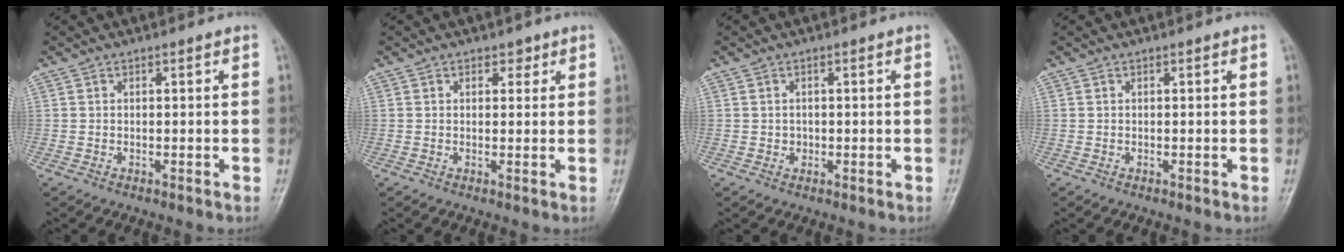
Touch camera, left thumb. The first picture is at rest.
{"total": 2.0, "force": [1.0, 1.5, 0.9], "torque": [0.005, -0.001, 0.009]}
{"total": 1.3, "force": [-0.1, 1.2, 0.3], "torque": [0.003, 0.004, -0.001]}
{"total": 0.0}